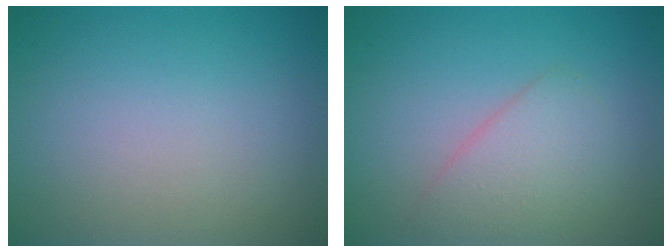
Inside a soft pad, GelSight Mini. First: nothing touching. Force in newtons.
{"total": 2.8, "press": 2.7, "slide": 0.2}